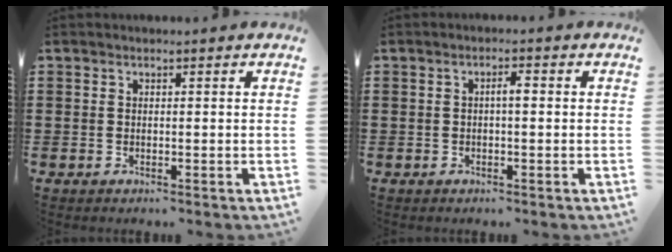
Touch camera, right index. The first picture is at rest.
{"total": 1.6, "force": [-0.1, 0.3, 1.6], "torque": [-0.031, 0.002, -0.003]}